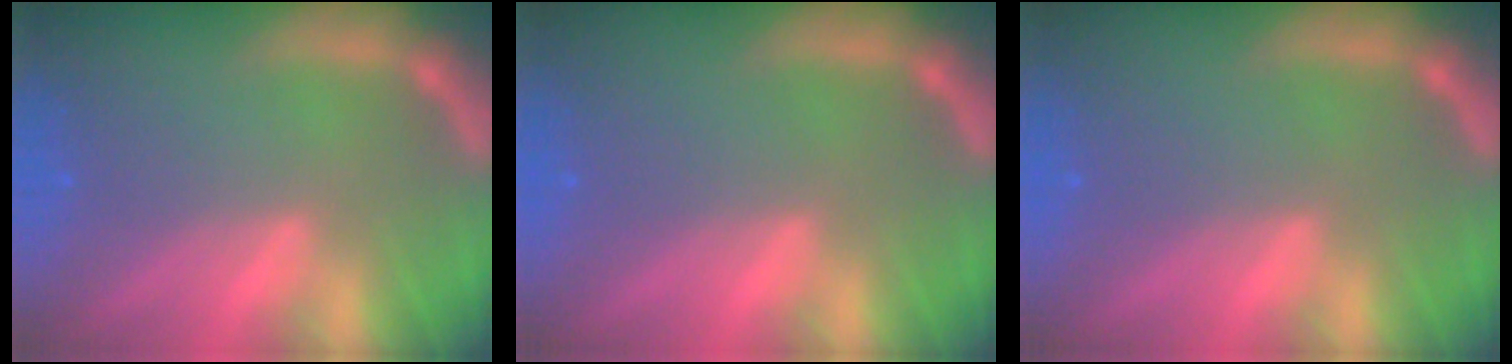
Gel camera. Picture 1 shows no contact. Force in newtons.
{"total": 0.0}
{"total": 0.0}